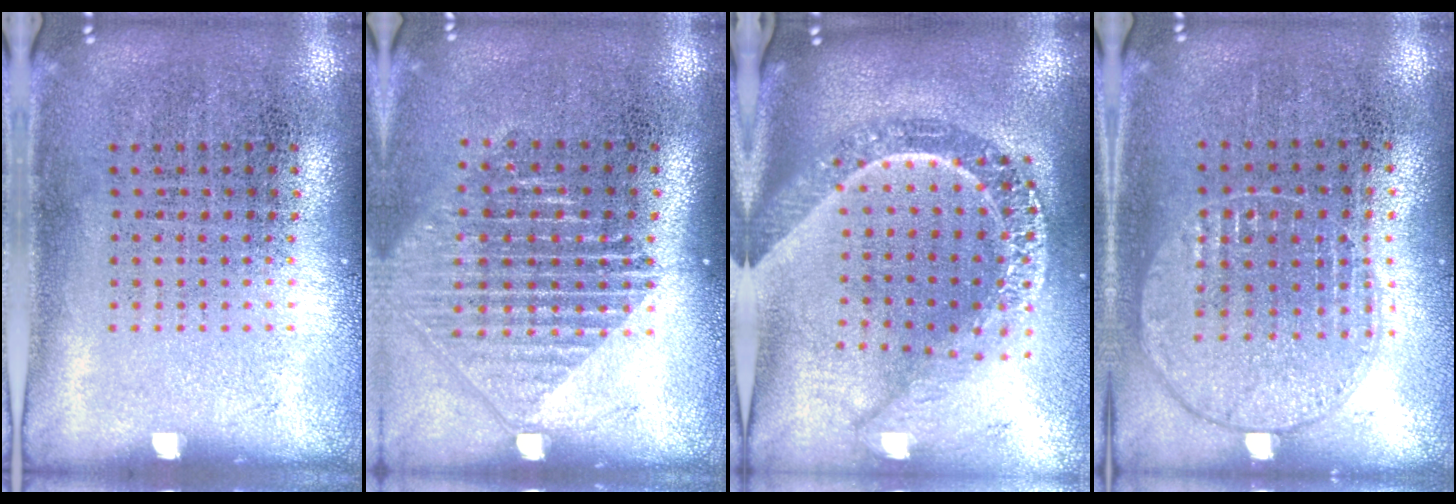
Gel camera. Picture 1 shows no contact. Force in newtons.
{"total": 1.4, "press": 1.3, "slide": 0.6}
{"total": 2.7, "press": 2.2, "slide": 1.7}
{"total": 1.0, "press": 0.9, "slide": 0.3}